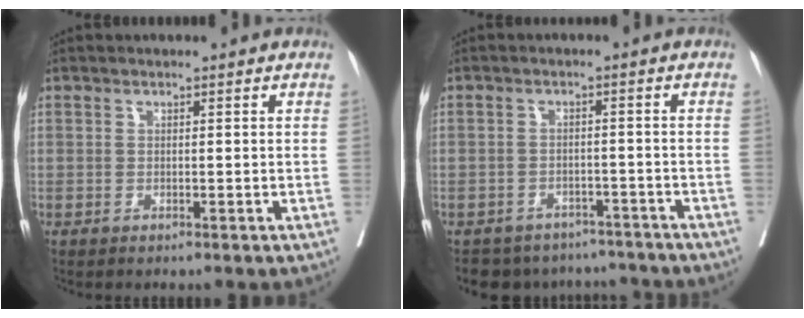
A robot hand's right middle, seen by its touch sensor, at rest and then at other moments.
{"total": 9.5, "force": [-8.5, 4.2, 0.7], "torque": [-0.003, 0.017, -0.103]}